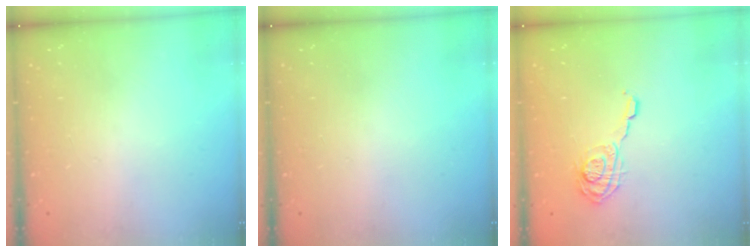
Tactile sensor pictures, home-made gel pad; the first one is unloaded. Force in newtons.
{"total": 0.0}
{"total": 12.7, "press": 12.7, "slide": 0.2}